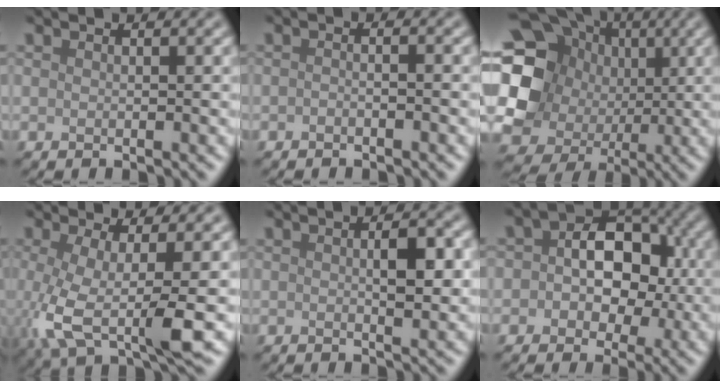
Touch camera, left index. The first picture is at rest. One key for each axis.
{"total": 0.9, "fx": -0.6, "fy": 0.2, "fz": 0.7, "tx": -0.017, "ty": -0.003, "tz": -0.016}
{"total": 16.1, "fx": 1.2, "fy": 14.8, "fz": 6.4, "tx": -0.140, "ty": 0.017, "tz": 0.002}
{"total": 6.3, "fx": -0.9, "fy": 1.6, "fz": 6.0, "tx": -0.119, "ty": -0.012, "tz": -0.017}
{"total": 3.1, "fx": 0.3, "fy": 0.8, "fz": 3.0, "tx": -0.049, "ty": 0.002, "tz": 0.003}
{"total": 7.6, "fx": 0.7, "fy": 5.6, "fz": 5.1, "tx": -0.048, "ty": 0.016, "tz": -0.007}